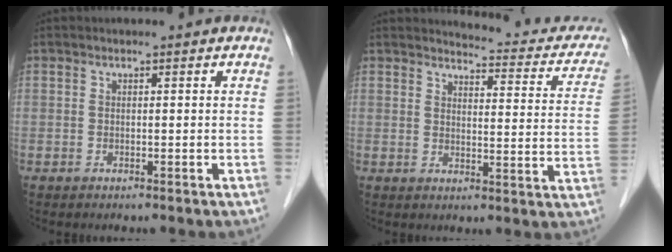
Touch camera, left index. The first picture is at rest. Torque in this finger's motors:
{"motor_torque": [0.59, -1.25, 0.07, 0.01]}